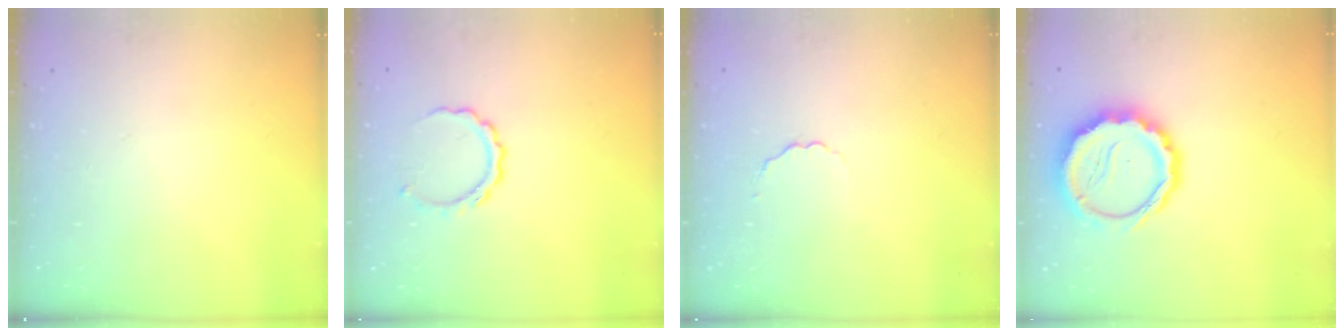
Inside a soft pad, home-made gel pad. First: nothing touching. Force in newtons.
{"total": 6.3, "press": 6.3, "slide": 0.6}
{"total": 1.9, "press": 1.7, "slide": 0.8}
{"total": 14.0, "press": 13.7, "slide": 2.9}